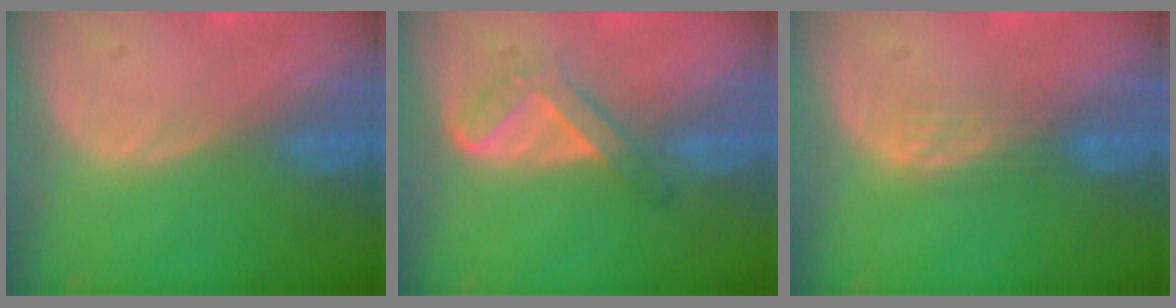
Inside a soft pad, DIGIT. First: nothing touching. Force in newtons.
{"total": 4.6, "press": 4.6, "slide": 0.6}
{"total": 2.6, "press": 2.6, "slide": 0.4}